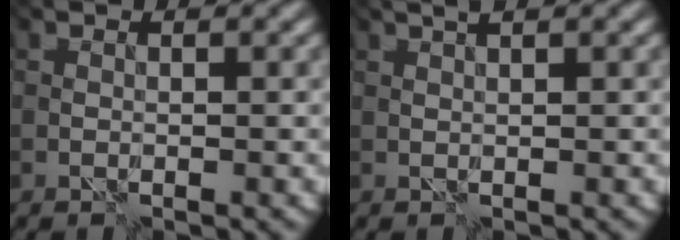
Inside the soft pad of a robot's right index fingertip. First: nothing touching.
{"total": 1.3, "force": [1.2, -0.4, 0.4], "torque": [0.001, 0.006, 0.019]}